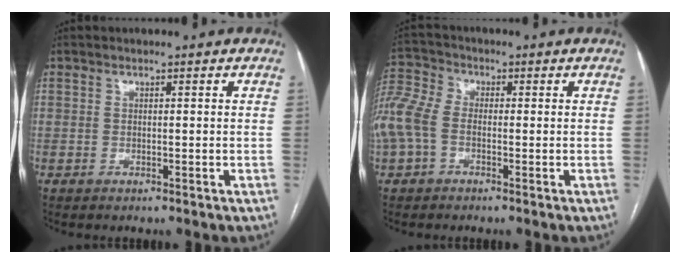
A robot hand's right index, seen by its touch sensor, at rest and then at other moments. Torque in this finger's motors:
{"motor_torque": [1.70, -0.10, 0.61, 0.18]}